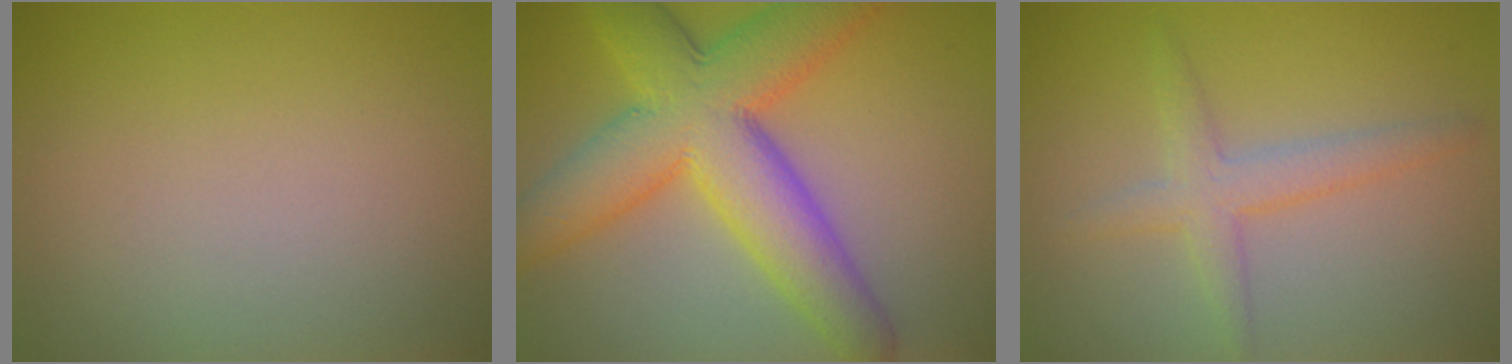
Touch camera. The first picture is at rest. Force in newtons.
{"total": 10.6, "press": 10.6, "slide": 0.2}
{"total": 2.8, "press": 2.7, "slide": 0.2}